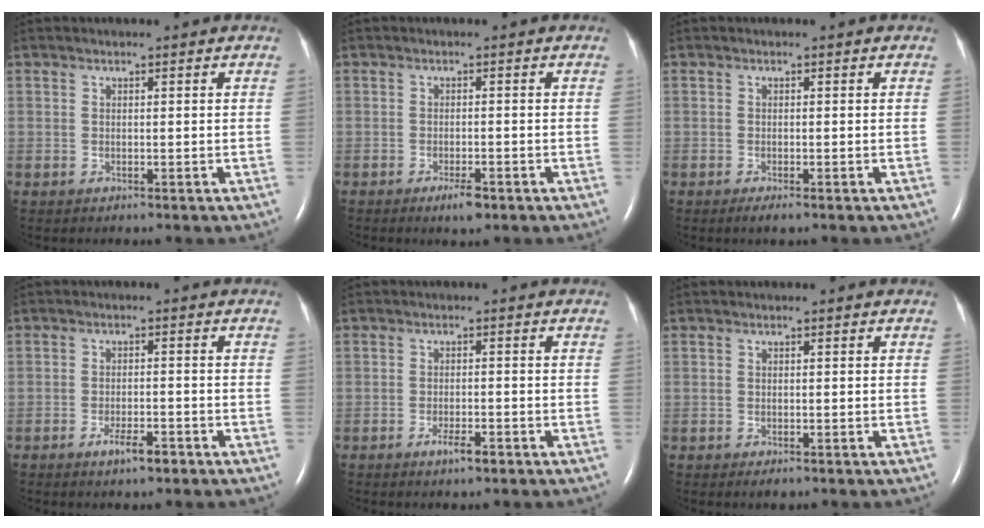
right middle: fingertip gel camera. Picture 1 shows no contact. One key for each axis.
{"total": 2.5, "fx": -1.7, "fy": 0.6, "fz": 1.8, "tx": -0.036, "ty": -0.002, "tz": -0.025}
{"total": 1.4, "fx": -0.9, "fy": 0.2, "fz": 1.0, "tx": -0.021, "ty": -0.004, "tz": -0.015}
{"total": 3.4, "fx": -2.3, "fy": 0.7, "fz": 2.4, "tx": -0.047, "ty": -0.001, "tz": -0.036}
{"total": 1.8, "fx": -1.2, "fy": 0.3, "fz": 1.3, "tx": -0.029, "ty": -0.002, "tz": -0.016}
{"total": 1.2, "fx": -0.8, "fy": 0.5, "fz": 0.8, "tx": -0.012, "ty": -0.002, "tz": -0.007}